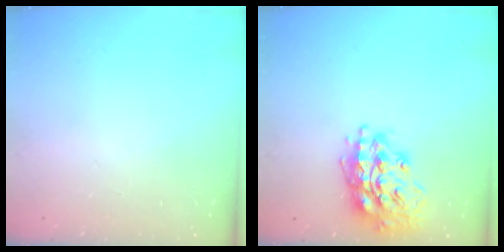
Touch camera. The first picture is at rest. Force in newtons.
{"total": 17.5, "press": 17.5, "slide": 0.9}